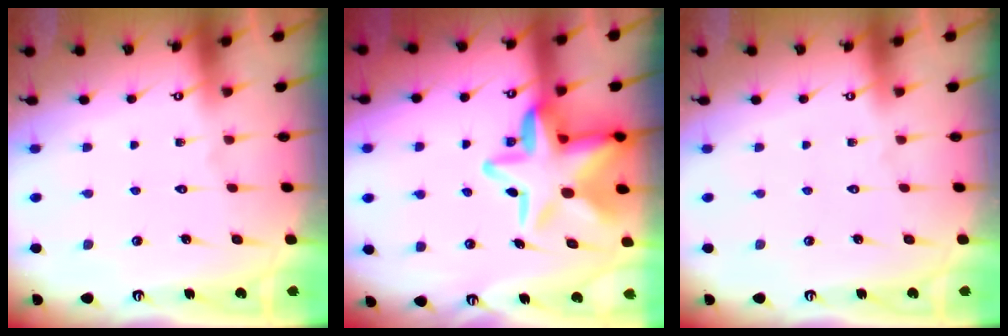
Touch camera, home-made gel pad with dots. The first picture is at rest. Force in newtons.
{"total": 16.3, "press": 16.0, "slide": 3.0}
{"total": 0.0}